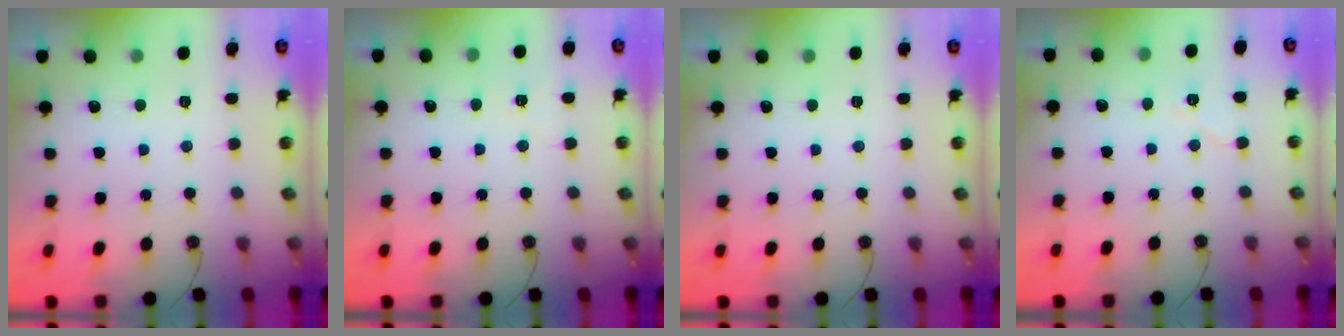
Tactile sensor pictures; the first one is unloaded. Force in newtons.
{"total": 3.9, "press": 3.6, "slide": 1.5}
{"total": 0.0}
{"total": 5.5, "press": 5.0, "slide": 2.3}